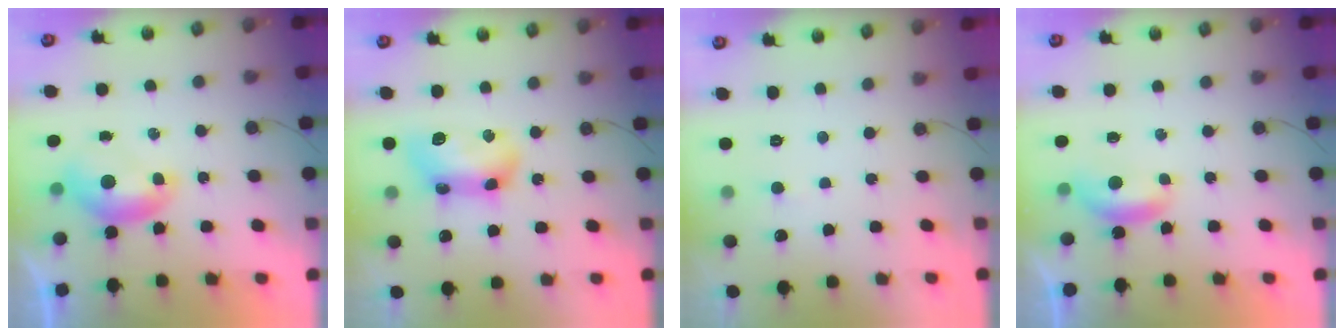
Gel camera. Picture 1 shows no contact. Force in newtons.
{"total": 12.0, "press": 12.0, "slide": 0.5}
{"total": 2.4, "press": 2.4, "slide": 0.4}
{"total": 0.6, "press": 0.1, "slide": 0.5}